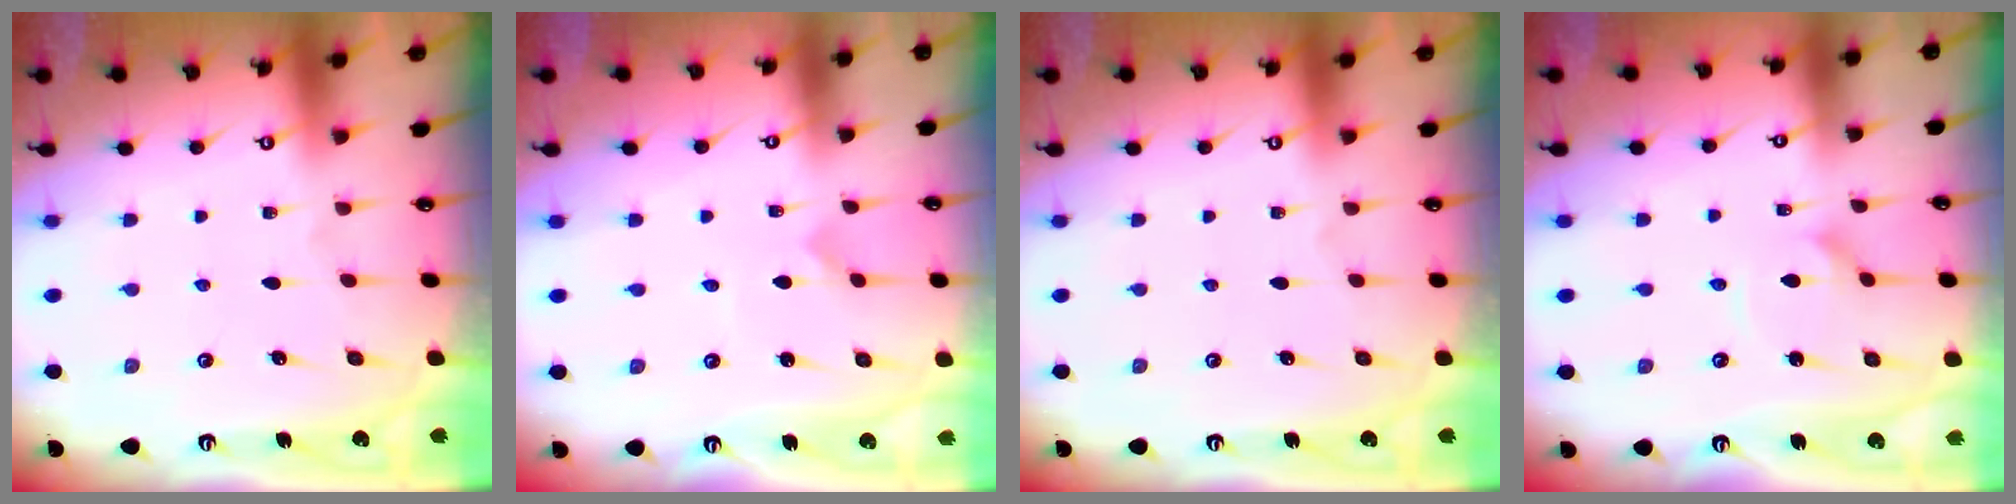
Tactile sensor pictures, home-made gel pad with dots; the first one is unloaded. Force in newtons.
{"total": 0.0}
{"total": 0.0}
{"total": 2.0, "press": 2.0, "slide": 0.3}